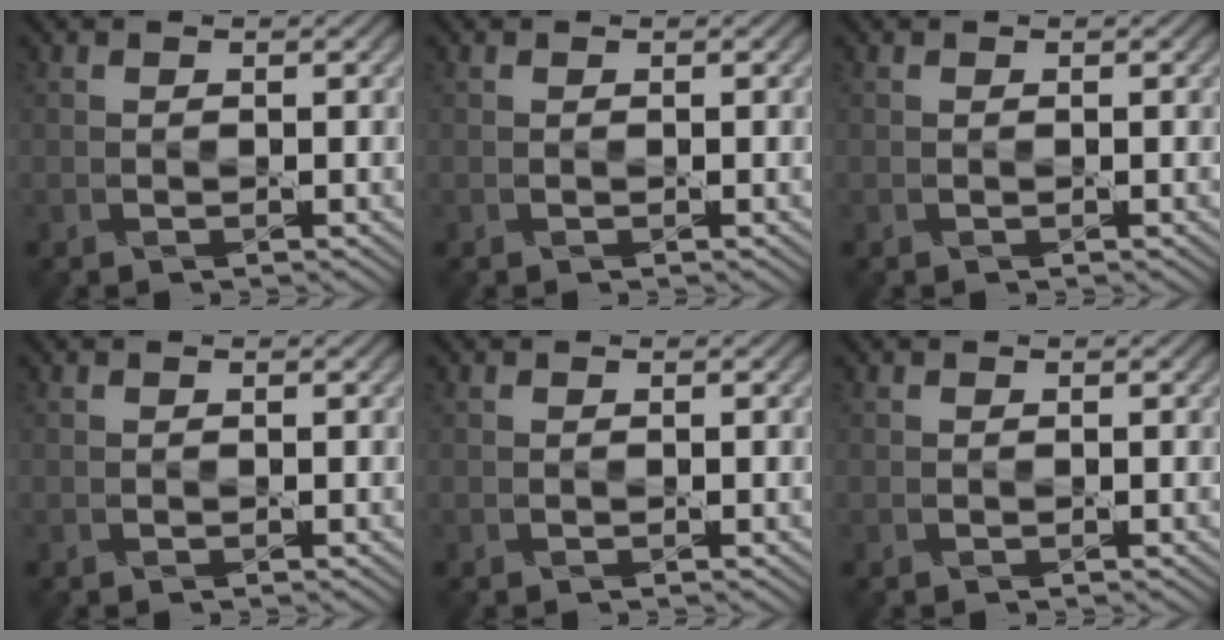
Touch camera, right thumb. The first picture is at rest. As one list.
[{"total": 0.0}, {"total": 0.0}, {"total": 0.0}, {"total": 0.0}, {"total": 0.0}]